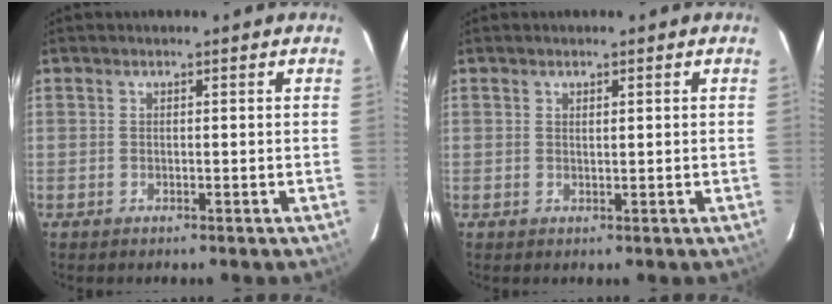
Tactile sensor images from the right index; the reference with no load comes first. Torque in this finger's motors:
{"motor_torque": [-0.13, 0.22, 0.02, 0.00]}